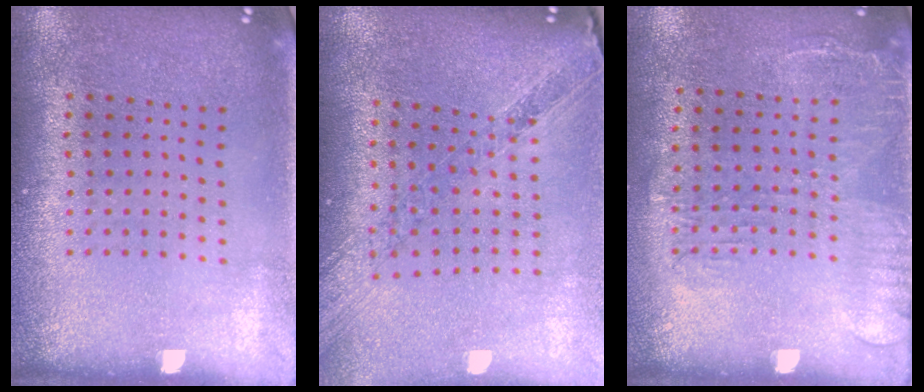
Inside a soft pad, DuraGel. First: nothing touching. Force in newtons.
{"total": 1.1, "press": 1.1, "slide": 0.2}
{"total": 1.6, "press": 1.2, "slide": 1.0}